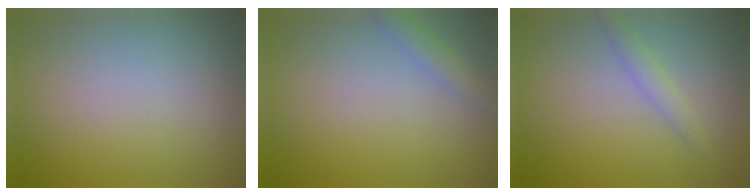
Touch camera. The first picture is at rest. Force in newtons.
{"total": 1.5, "press": 1.5, "slide": 0.1}
{"total": 1.4, "press": 1.4, "slide": 0.0}